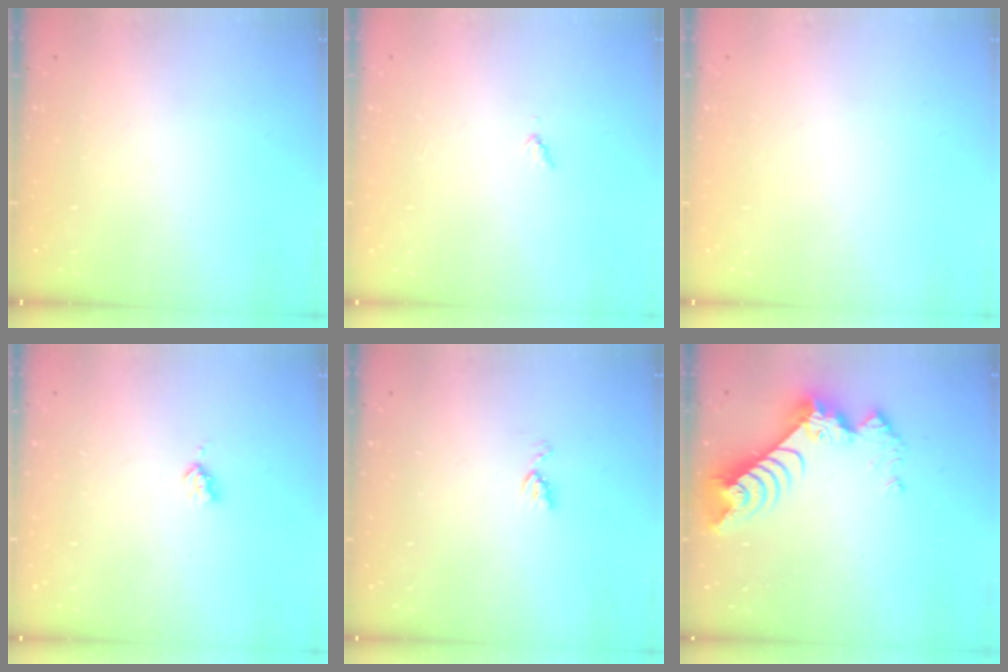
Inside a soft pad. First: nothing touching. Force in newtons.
{"total": 3.0, "press": 3.0, "slide": 0.3}
{"total": 0.0}
{"total": 2.9, "press": 2.9, "slide": 0.5}
{"total": 4.0, "press": 4.0, "slide": 0.6}
{"total": 9.3, "press": 9.3, "slide": 0.8}